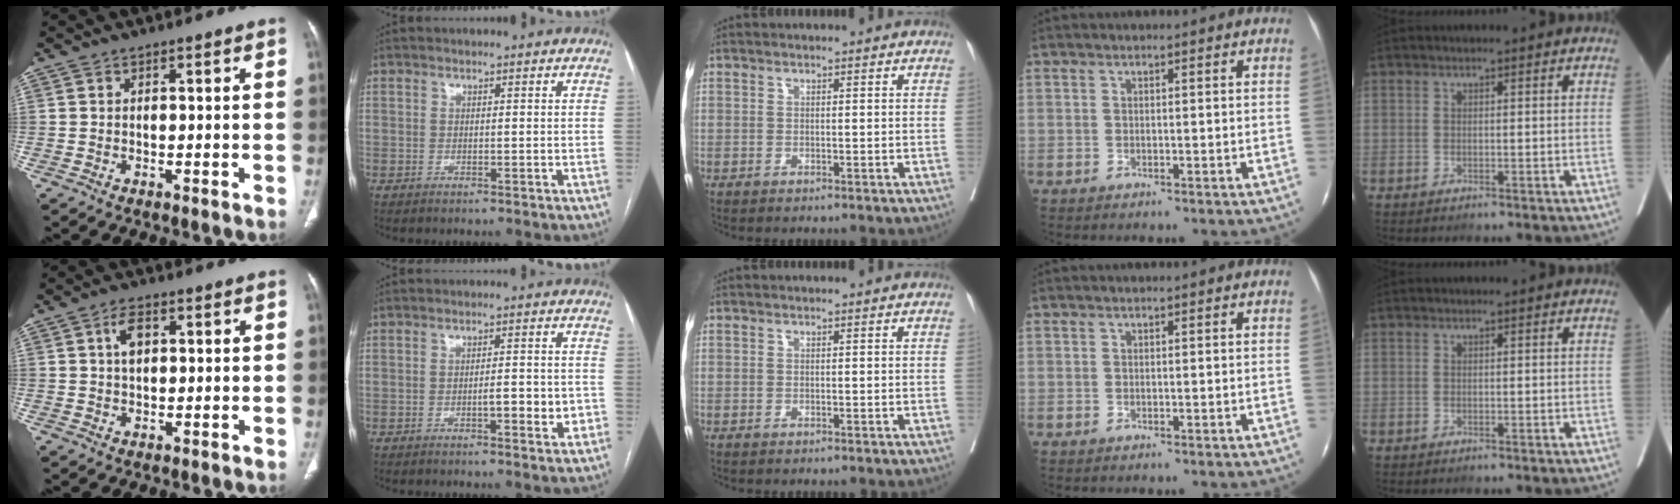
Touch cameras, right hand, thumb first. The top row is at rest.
{"thumb": {"total": 4.1, "force": [1.1, 2.4, 3.1], "torque": [-0.050, 0.004, 0.018]}, "index": {"total": 4.5, "force": [-1.7, 1.1, 4.1], "torque": [-0.058, 0.006, -0.021]}}